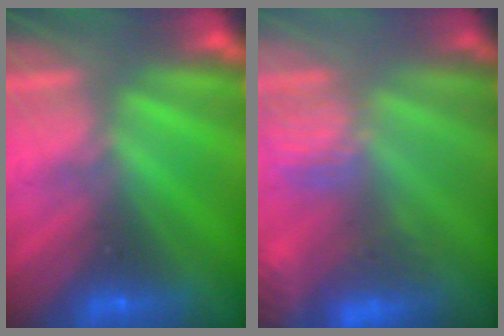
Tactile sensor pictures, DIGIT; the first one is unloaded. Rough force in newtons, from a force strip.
{"total": 5.4}